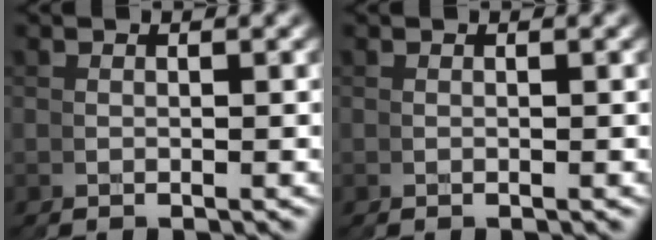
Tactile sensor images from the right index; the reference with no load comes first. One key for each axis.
{"total": 0.0}